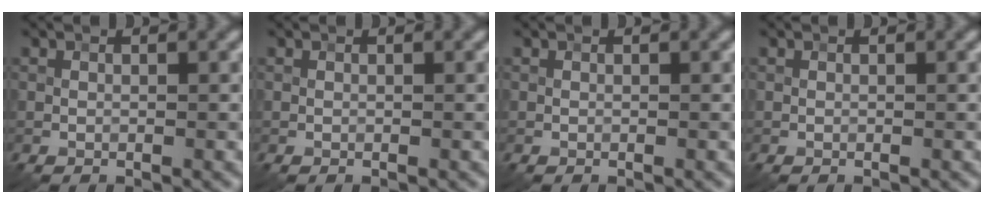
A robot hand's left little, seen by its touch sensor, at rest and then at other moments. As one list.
[{"total": 0.0}, {"total": 0.0}, {"total": 0.0}]